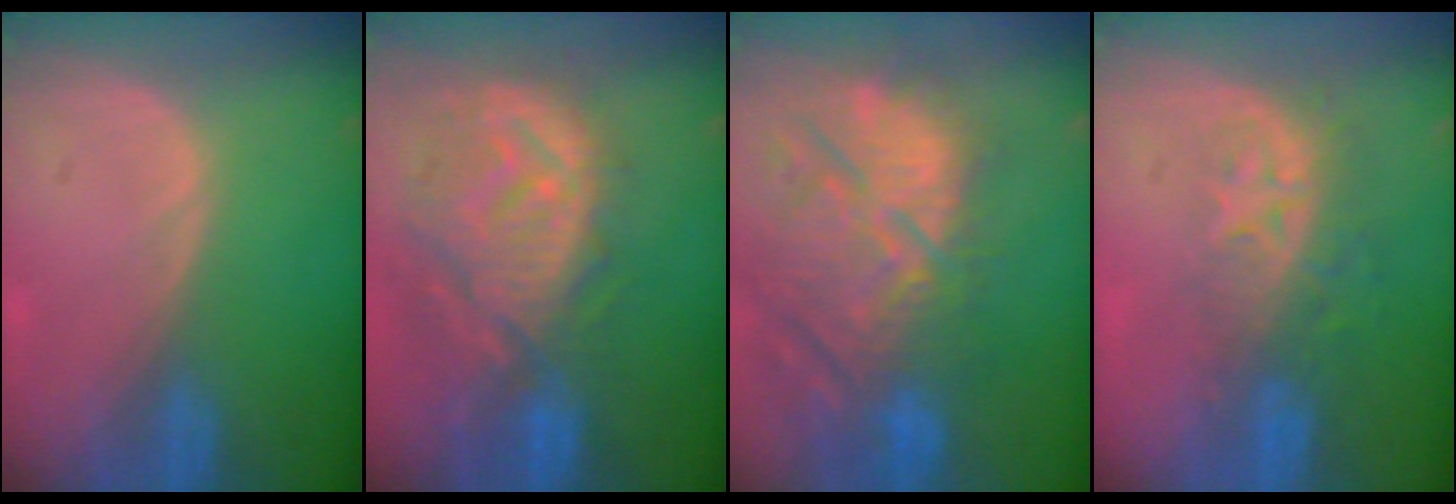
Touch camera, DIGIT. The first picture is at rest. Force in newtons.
{"total": 12.6, "press": 11.2, "slide": 5.8}
{"total": 14.5, "press": 12.7, "slide": 7.1}
{"total": 8.6, "press": 7.0, "slide": 4.9}